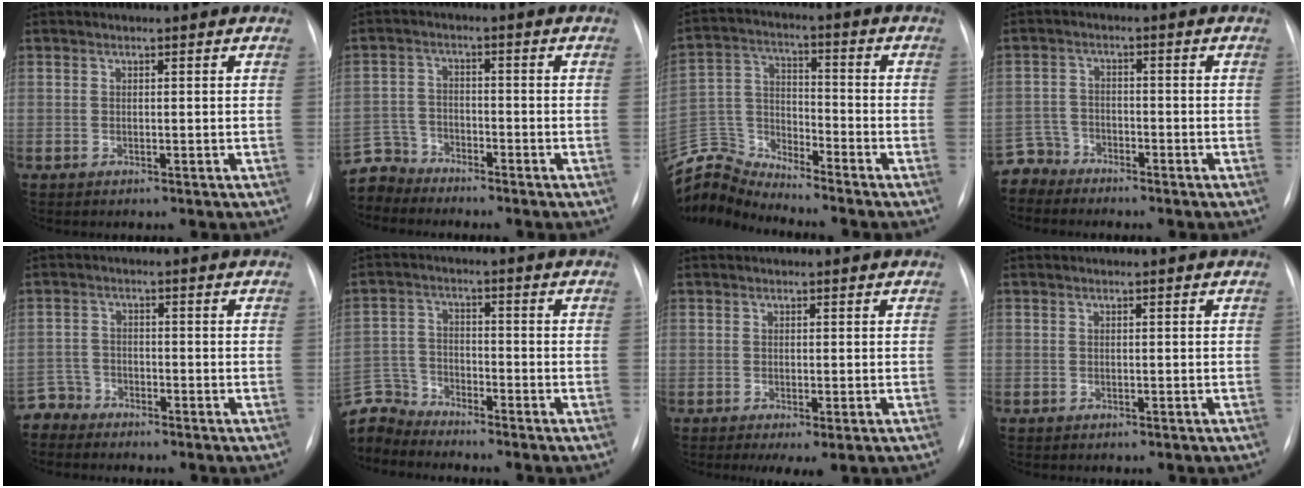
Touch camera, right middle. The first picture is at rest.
{"total": 5.5, "force": [-5.2, 1.5, -1.0], "torque": [0.021, 0.001, -0.106]}
{"total": 9.9, "force": [-9.9, -0.3, -0.7], "torque": [0.002, 0.034, -0.198]}
{"total": 3.9, "force": [-3.5, 1.3, -1.2], "torque": [0.026, -0.003, -0.070]}
{"total": 3.3, "force": [-2.9, 1.0, -1.2], "torque": [0.026, -0.004, -0.058]}
{"total": 7.8, "force": [-7.7, 1.3, -0.7], "torque": [0.003, 0.011, -0.159]}
{"total": 2.7, "force": [-1.2, 0.7, 2.3], "torque": [-0.038, -0.008, -0.013]}
{"total": 0.5, "force": [-0.3, 0.4, 0.0], "torque": [-0.006, 0.004, -0.007]}